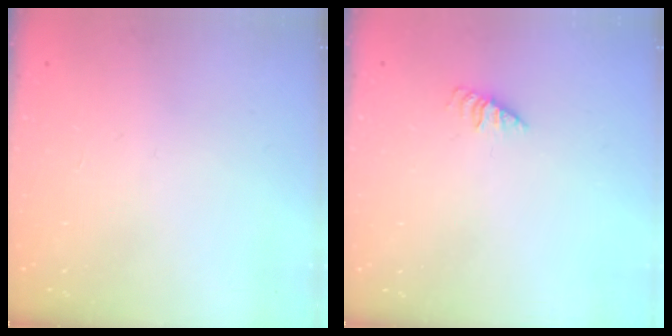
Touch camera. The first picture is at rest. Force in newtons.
{"total": 0.6, "press": 0.6, "slide": 0.2}